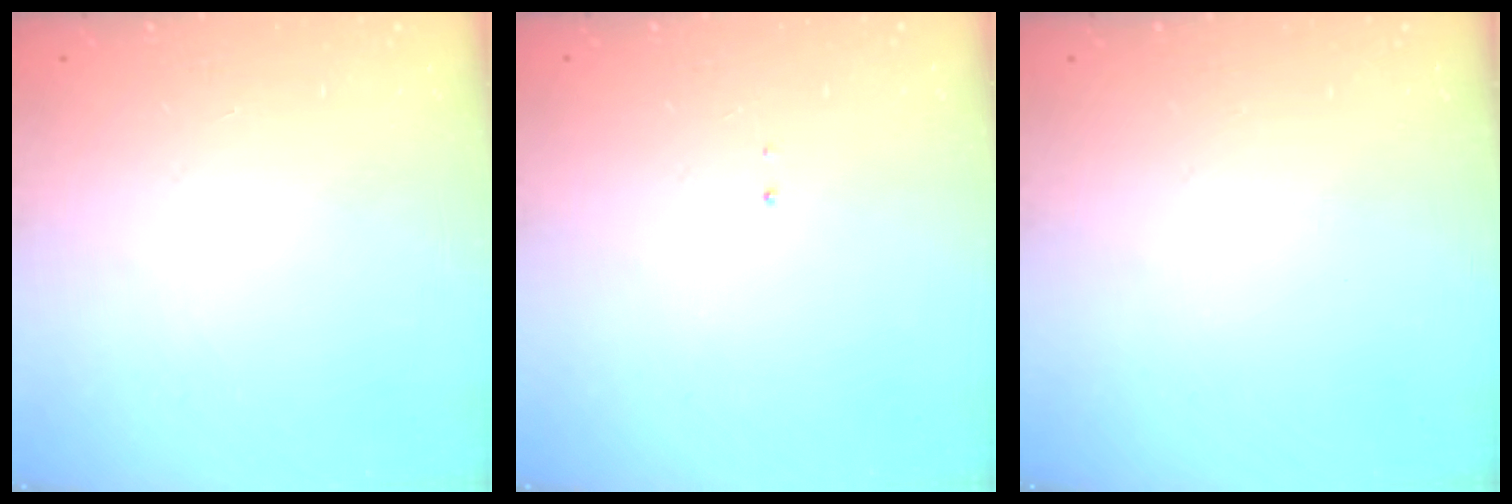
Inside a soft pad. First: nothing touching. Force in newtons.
{"total": 0.7, "press": 0.7, "slide": 0.1}
{"total": 0.0}